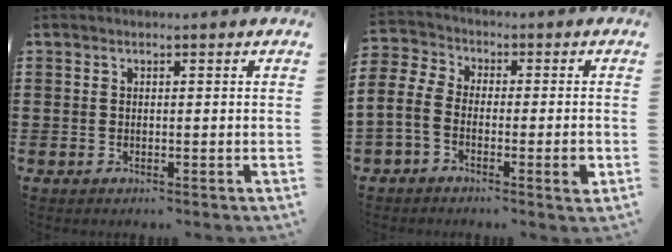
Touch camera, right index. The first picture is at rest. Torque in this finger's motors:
{"motor_torque": [2.15, -0.02, 0.64, 0.21]}